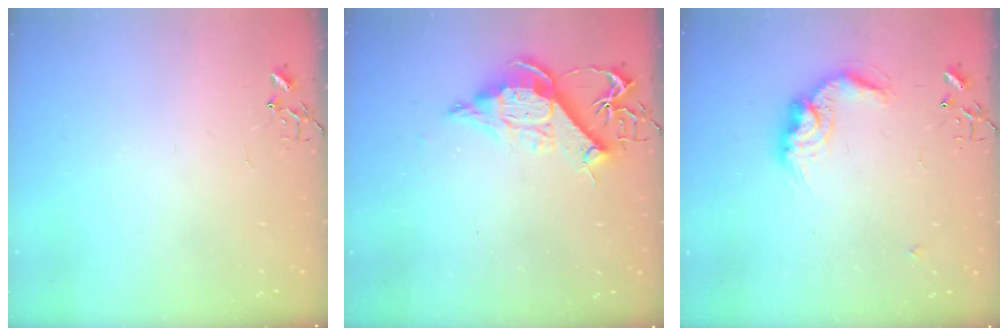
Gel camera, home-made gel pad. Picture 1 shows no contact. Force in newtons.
{"total": 11.9, "press": 11.7, "slide": 1.8}
{"total": 13.9, "press": 13.9, "slide": 0.3}